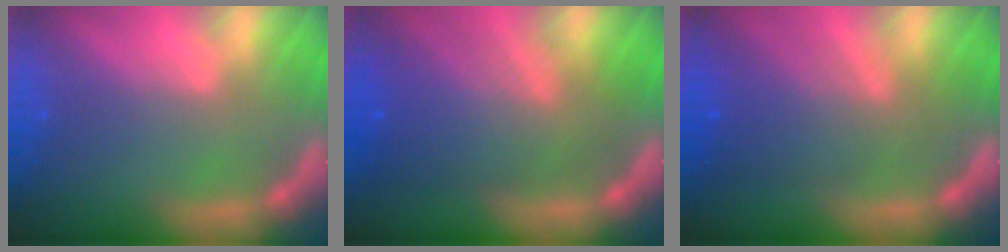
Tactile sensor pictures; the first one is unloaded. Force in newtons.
{"total": 8.5}
{"total": 6.5}